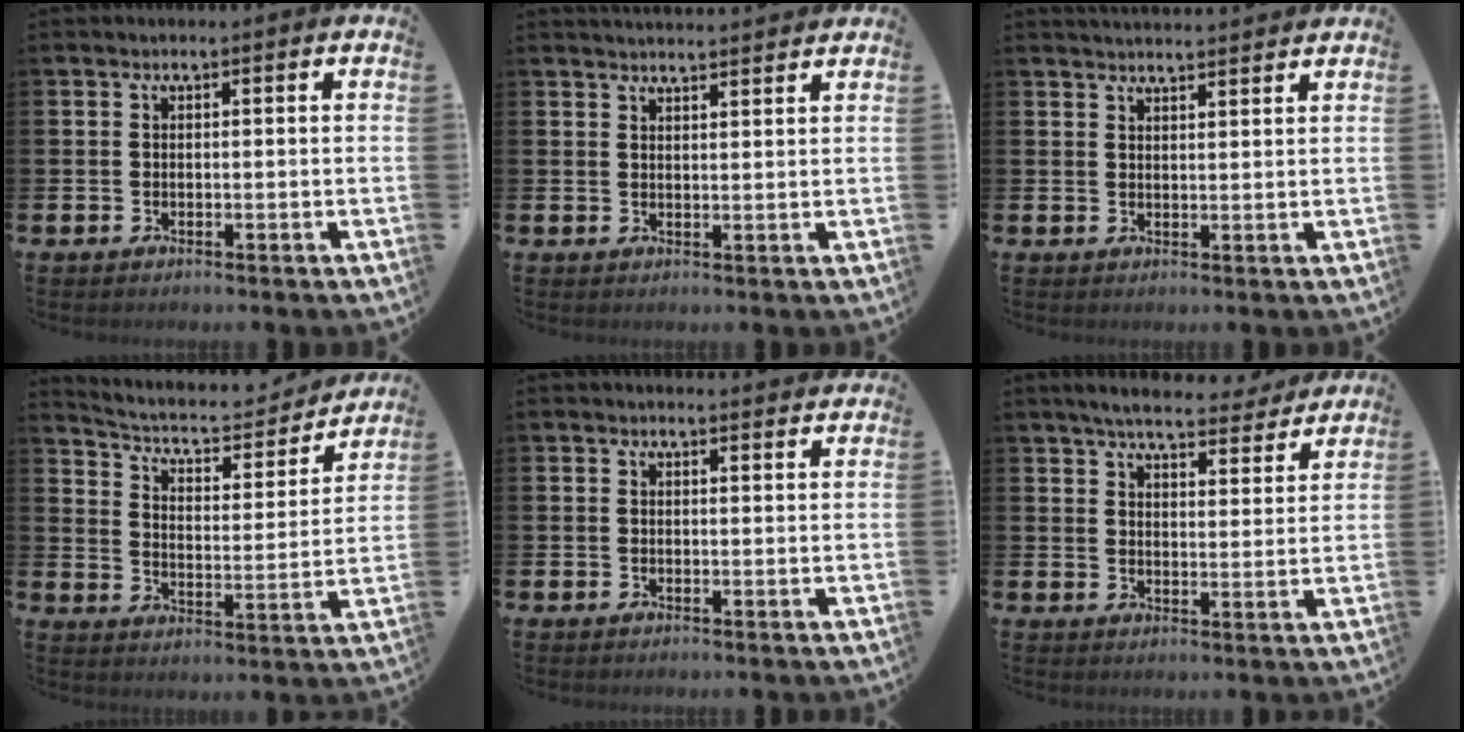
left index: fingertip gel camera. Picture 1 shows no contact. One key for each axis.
{"total": 2.7, "fx": 2.7, "fy": 0.0, "fz": 0.0, "tx": 0.000, "ty": -0.016, "tz": 0.049}
{"total": 2.8, "fx": 2.8, "fy": -0.1, "fz": 0.0, "tx": -0.001, "ty": -0.016, "tz": 0.050}
{"total": 6.3, "fx": 5.6, "fy": 2.1, "fz": 1.9, "tx": -0.063, "ty": -0.043, "tz": 0.090}
{"total": 1.3, "fx": 1.3, "fy": 0.1, "fz": 0.0, "tx": 0.007, "ty": -0.007, "tz": 0.022}
{"total": 5.8, "fx": 5.5, "fy": 1.0, "fz": 1.5, "tx": -0.035, "ty": -0.035, "tz": 0.094}